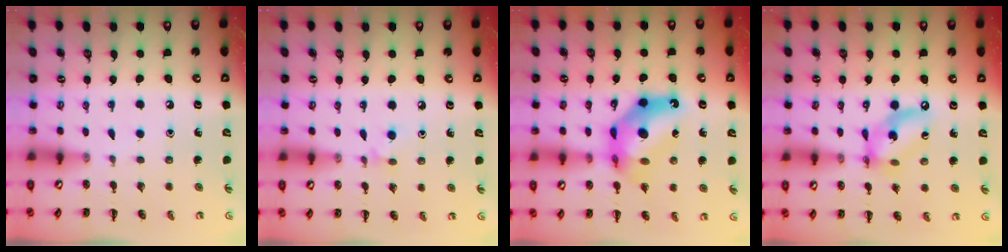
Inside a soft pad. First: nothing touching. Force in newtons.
{"total": 4.6, "press": 4.3, "slide": 1.6}
{"total": 10.4, "press": 9.8, "slide": 3.4}
{"total": 11.4, "press": 11.0, "slide": 2.8}